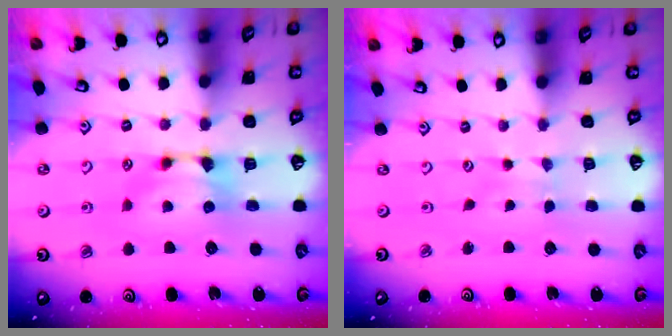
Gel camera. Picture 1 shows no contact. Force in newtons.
{"total": 3.6, "press": 3.6, "slide": 0.1}